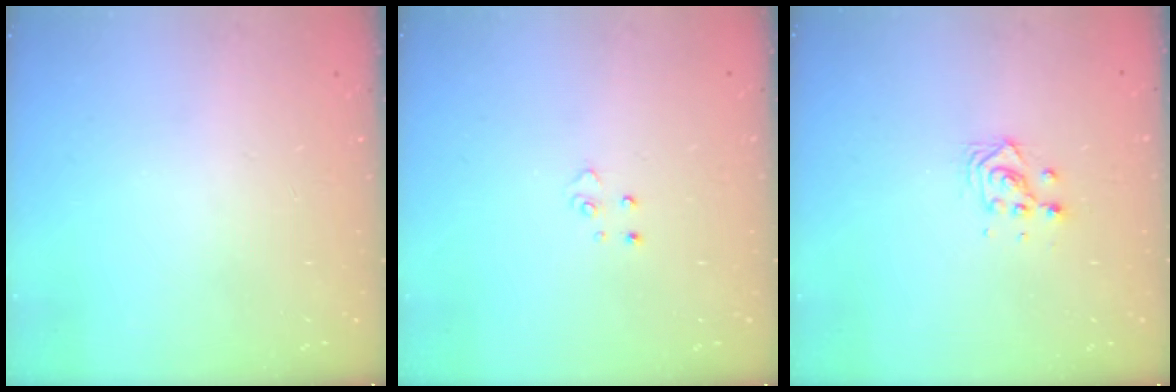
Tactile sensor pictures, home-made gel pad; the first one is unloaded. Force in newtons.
{"total": 3.3, "press": 3.3, "slide": 0.4}
{"total": 3.8, "press": 3.8, "slide": 0.3}